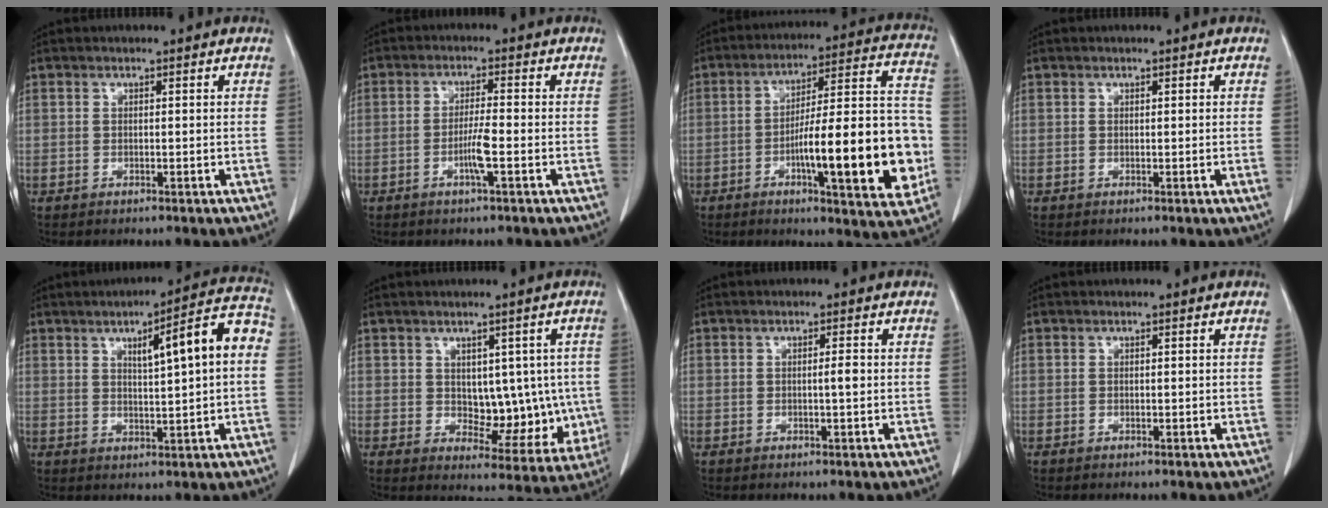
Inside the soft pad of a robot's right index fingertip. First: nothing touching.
{"total": 3.8, "force": [-1.3, -0.2, 3.6], "torque": [-0.066, -0.002, -0.025]}
{"total": 20.8, "force": [-5.2, 3.5, 19.9], "torque": [-0.245, 0.026, -0.065]}
{"total": 0.7, "force": [0.1, -0.1, 0.7], "torque": [-0.011, 0.000, 0.001]}
{"total": 10.8, "force": [2.1, 1.1, 10.6], "torque": [-0.142, 0.027, 0.026]}
{"total": 9.0, "force": [0.4, 5.5, 7.2], "torque": [-0.068, 0.010, 0.026]}
{"total": 1.3, "force": [0.0, 0.0, 1.3], "torque": [-0.018, 0.003, 0.002]}
{"total": 0.0}